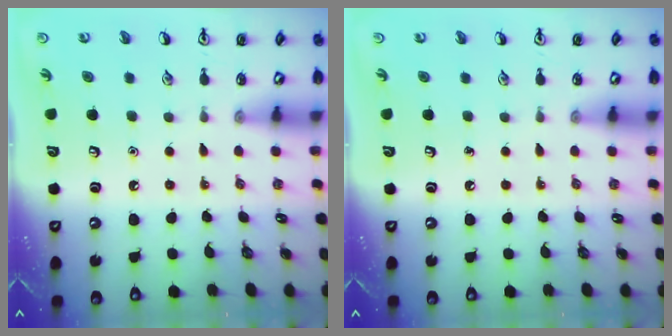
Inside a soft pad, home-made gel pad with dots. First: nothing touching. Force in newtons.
{"total": 0.0}